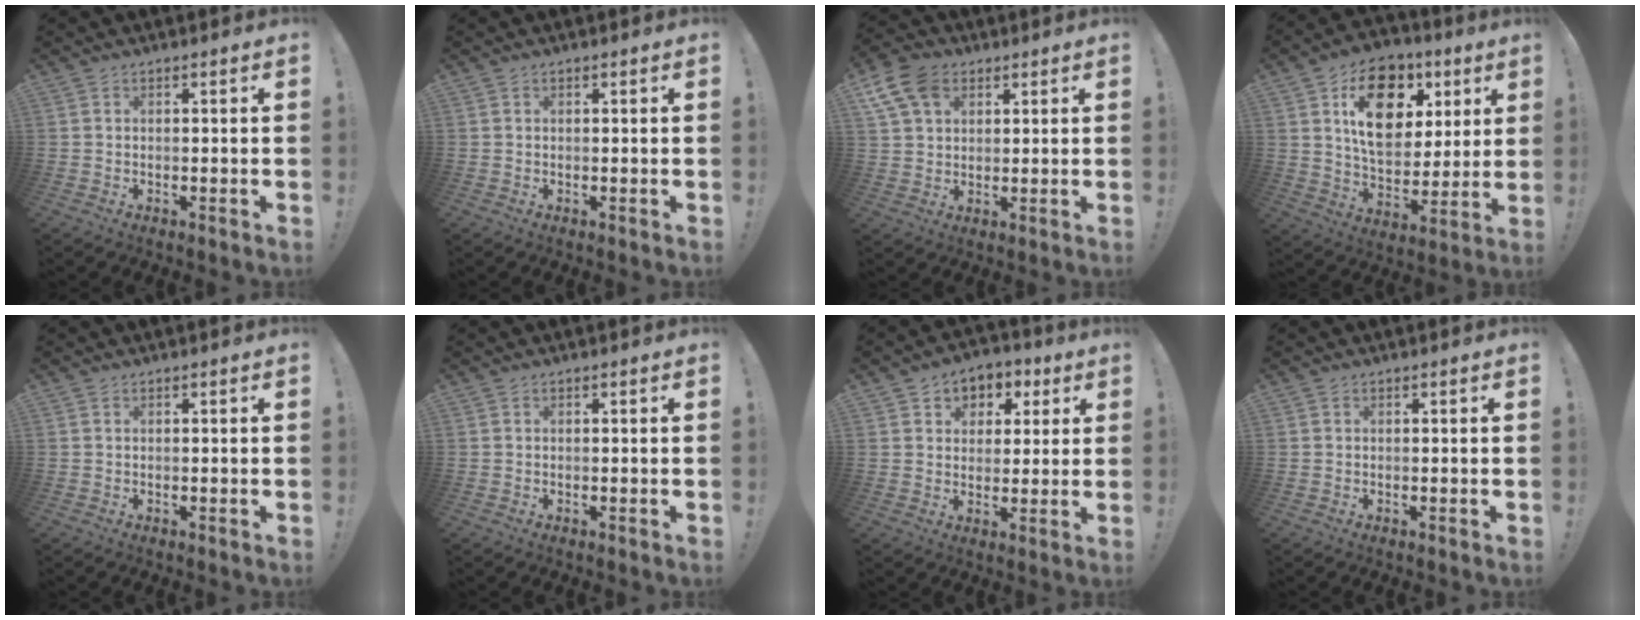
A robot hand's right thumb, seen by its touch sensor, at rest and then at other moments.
{"total": 0.0}
{"total": 11.2, "force": [5.2, 7.7, 6.2], "torque": [-0.114, -0.013, 0.106]}
{"total": 18.1, "force": [6.9, 12.8, 10.8], "torque": [-0.148, -0.014, 0.128]}
{"total": 0.0}
{"total": 0.0}
{"total": 6.2, "force": [1.2, 5.8, 1.6], "torque": [-0.010, -0.006, 0.025]}
{"total": 0.0}